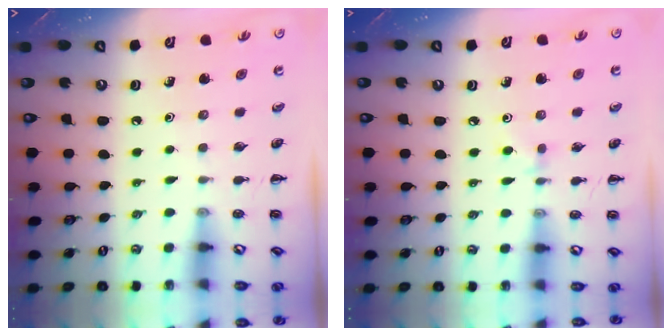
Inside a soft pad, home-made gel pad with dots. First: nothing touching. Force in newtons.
{"total": 2.9, "press": 2.7, "slide": 1.2}